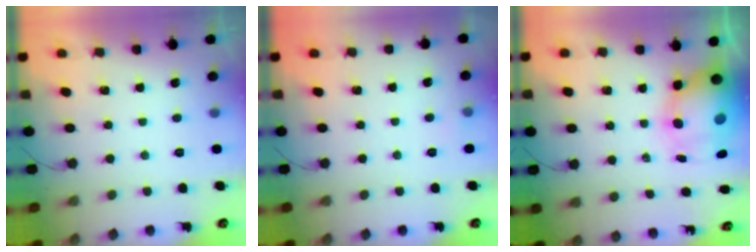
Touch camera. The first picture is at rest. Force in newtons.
{"total": 3.6, "press": 3.5, "slide": 1.1}
{"total": 11.9, "press": 11.5, "slide": 3.1}